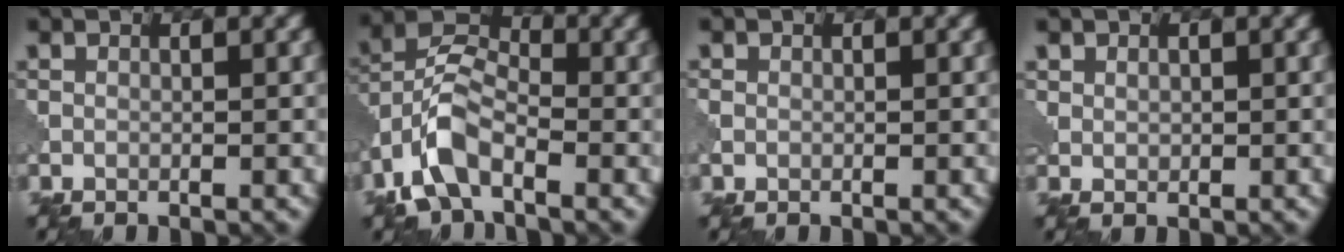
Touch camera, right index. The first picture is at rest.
{"total": 6.1, "force": [-3.2, 3.0, 4.3], "torque": [-0.086, 0.012, -0.075]}
{"total": 1.0, "force": [0.0, 0.9, 0.4], "torque": [-0.010, 0.000, 0.000]}
{"total": 1.2, "force": [0.5, 1.1, 0.3], "torque": [-0.004, -0.004, 0.012]}